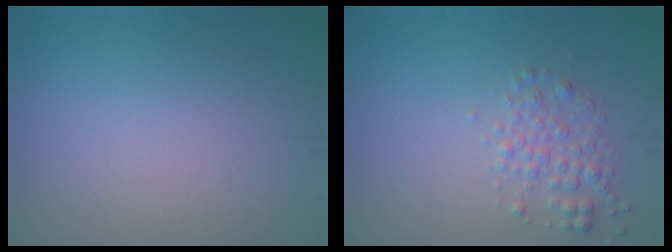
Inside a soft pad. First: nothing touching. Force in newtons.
{"total": 2.2, "press": 2.2, "slide": 0.1}